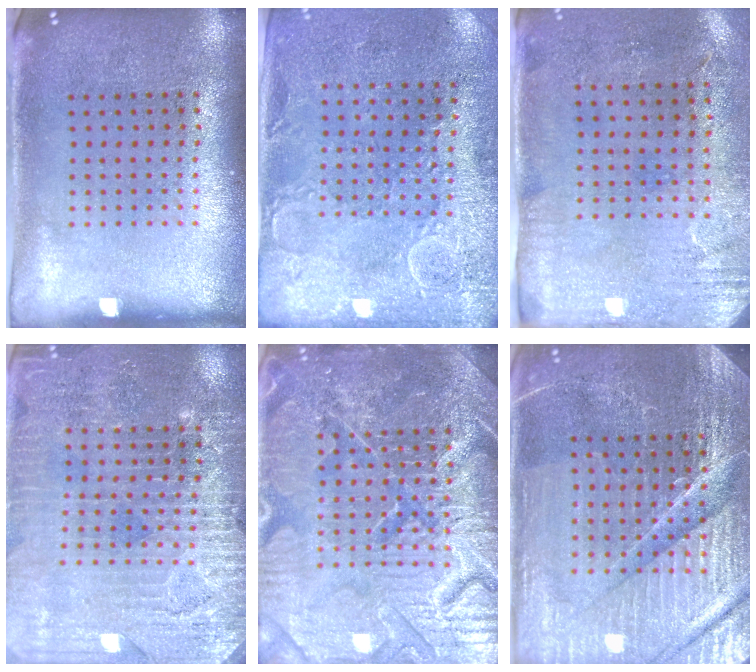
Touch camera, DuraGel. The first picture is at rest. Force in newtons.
{"total": 2.8, "press": 2.5, "slide": 1.2}
{"total": 3.0, "press": 2.4, "slide": 1.8}
{"total": 3.2, "press": 3.1, "slide": 0.7}
{"total": 6.8, "press": 6.8, "slide": 0.8}
{"total": 5.5, "press": 5.1, "slide": 2.1}